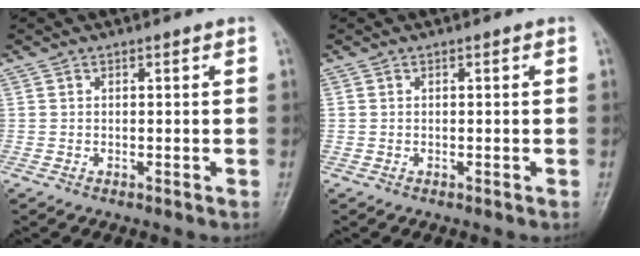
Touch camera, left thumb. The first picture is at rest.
{"total": 0.0}